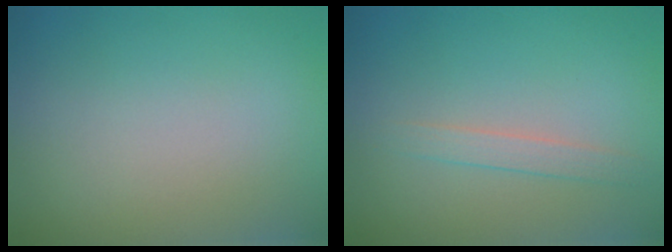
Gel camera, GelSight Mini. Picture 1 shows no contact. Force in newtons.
{"total": 1.5, "press": 1.5, "slide": 0.1}